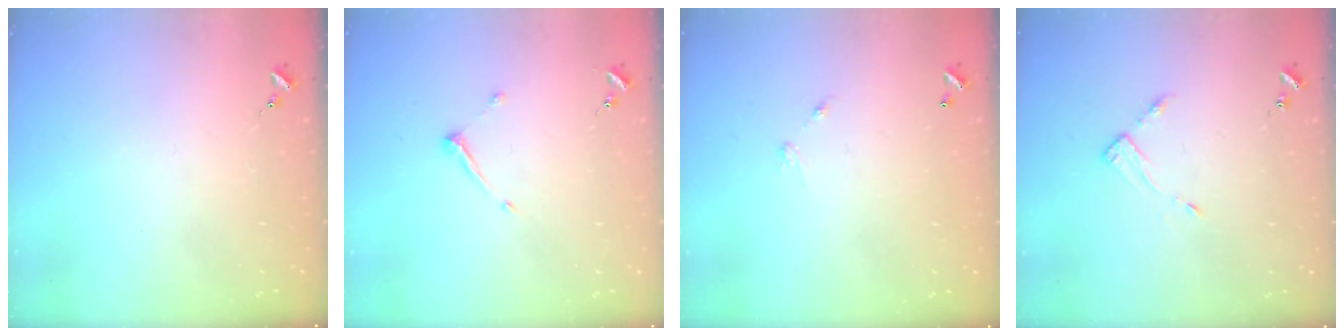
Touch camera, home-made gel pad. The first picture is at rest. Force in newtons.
{"total": 6.7, "press": 6.7, "slide": 0.3}
{"total": 4.5, "press": 4.5, "slide": 0.3}
{"total": 3.5, "press": 3.5, "slide": 0.4}